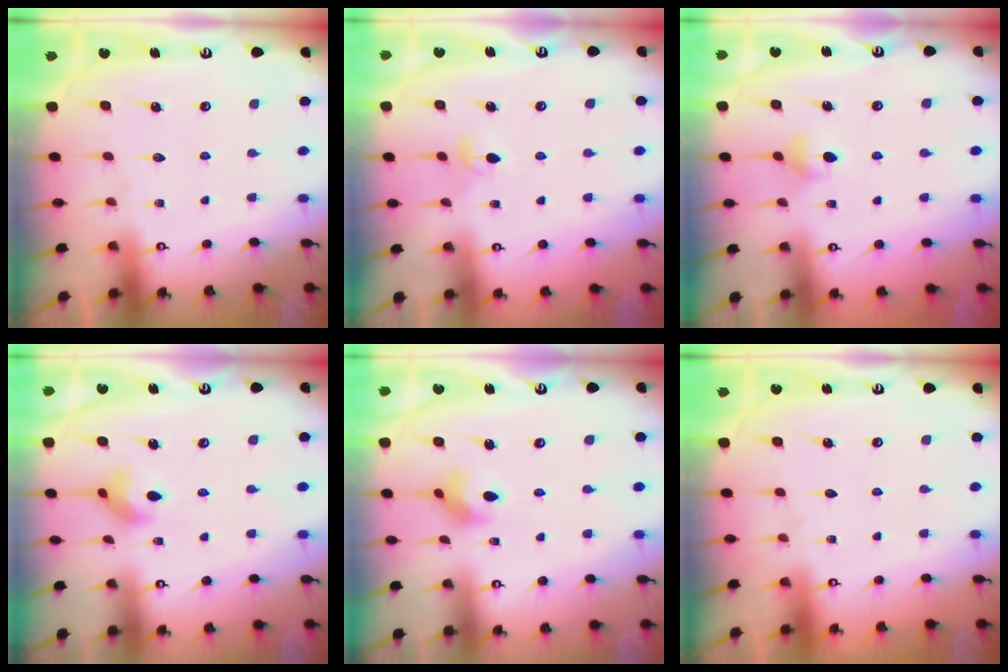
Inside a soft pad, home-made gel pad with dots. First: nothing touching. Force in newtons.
{"total": 3.3, "press": 3.2, "slide": 0.8}
{"total": 4.3, "press": 4.2, "slide": 0.7}
{"total": 6.8, "press": 6.8, "slide": 0.5}
{"total": 5.5, "press": 5.5, "slide": 0.5}
{"total": 0.0}